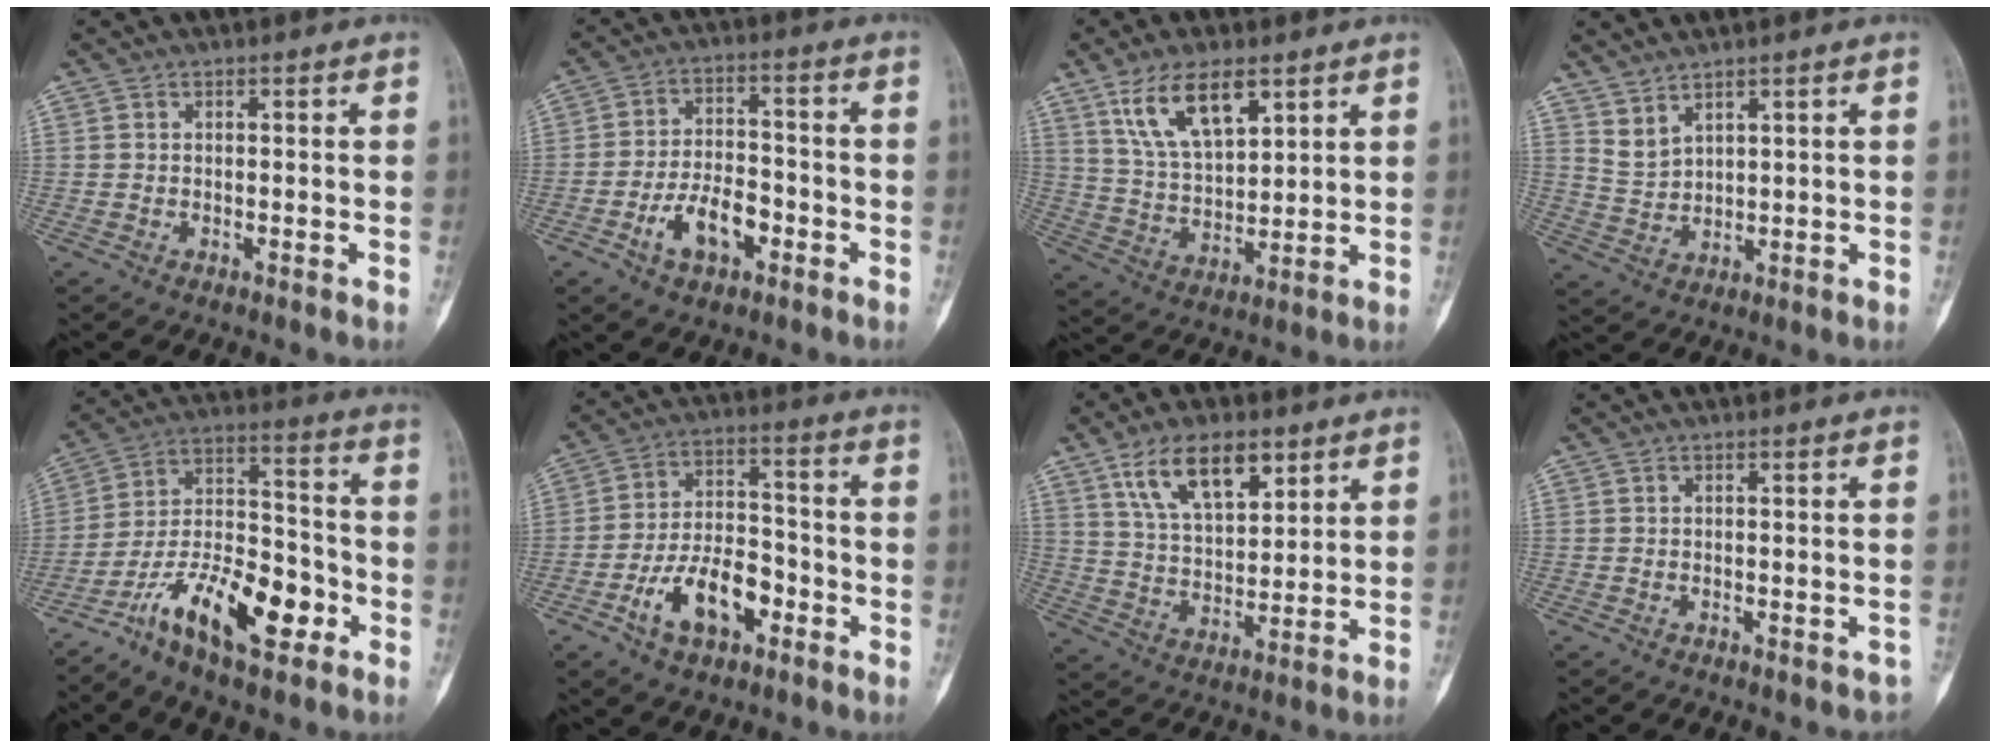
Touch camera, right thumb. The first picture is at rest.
{"total": 9.5, "force": [-4.0, 5.3, 6.8], "torque": [-0.108, 0.031, -0.070]}
{"total": 12.4, "force": [6.9, 5.4, 8.7], "torque": [-0.148, -0.027, 0.143]}
{"total": 4.0, "force": [3.3, 1.2, 1.8], "torque": [-0.032, -0.027, 0.076]}
{"total": 16.7, "force": [-8.8, 6.9, 12.5], "torque": [-0.202, 0.067, -0.160]}
{"total": 13.3, "force": [-5.9, 7.4, 9.3], "torque": [-0.149, 0.041, -0.101]}
{"total": 12.7, "force": [7.1, 6.1, 8.6], "torque": [-0.132, -0.027, 0.136]}
{"total": 3.6, "force": [-3.1, 1.4, 1.1], "torque": [-0.018, 0.024, -0.026]}